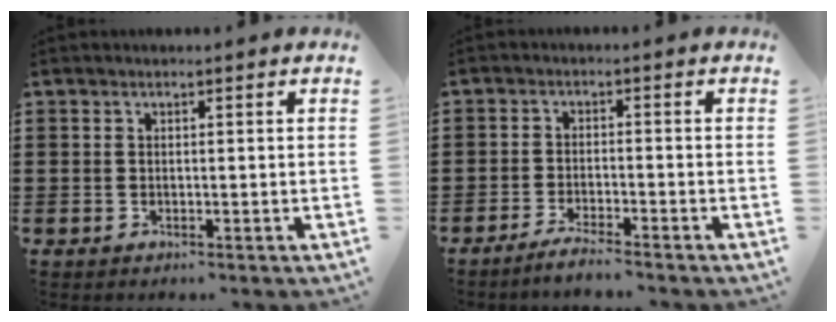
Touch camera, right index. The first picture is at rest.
{"total": 2.7, "force": [-2.5, -0.3, 0.9], "torque": [-0.017, 0.002, -0.050]}